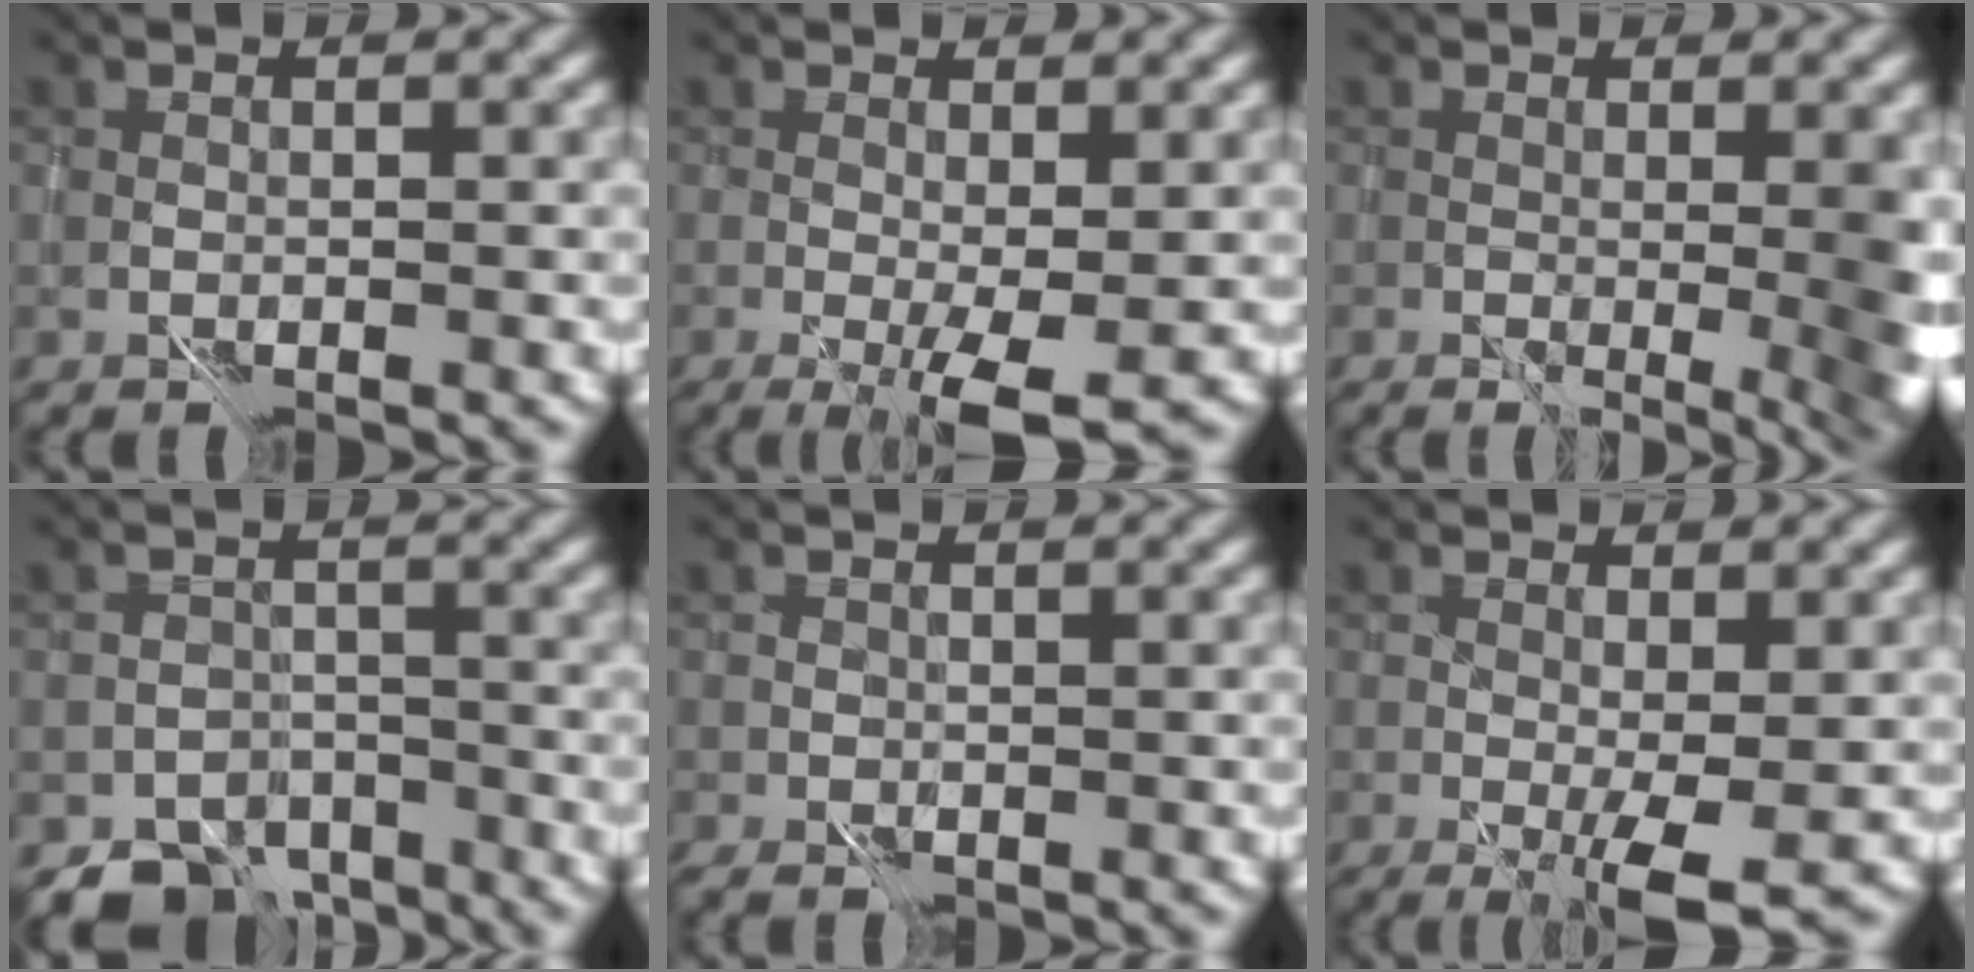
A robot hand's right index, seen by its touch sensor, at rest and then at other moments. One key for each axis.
{"total": 3.4, "fx": 0.1, "fy": 0.4, "fz": 3.4, "tx": -0.063, "ty": -0.003, "tz": 0.003}
{"total": 7.3, "fx": 0.5, "fy": 2.6, "fz": 6.8, "tx": -0.049, "ty": 0.000, "tz": 0.023}
{"total": 5.2, "fx": -4.1, "fy": 2.9, "fz": 1.3, "tx": -0.004, "ty": -0.003, "tz": -0.062}
{"total": 1.0, "fx": -0.6, "fy": 0.5, "fz": 0.5, "tx": -0.008, "ty": 0.000, "tz": -0.009}
{"total": 3.2, "fx": 0.2, "fy": 0.2, "fz": 3.2, "tx": -0.058, "ty": -0.002, "tz": 0.006}